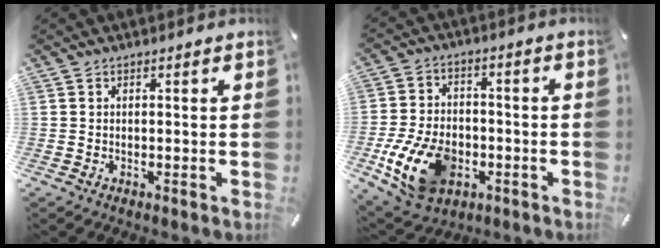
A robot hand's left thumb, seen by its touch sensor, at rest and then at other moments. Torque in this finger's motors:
{"motor_torque": [0.17, 1.31, 0.62, 0.41, 0.51]}